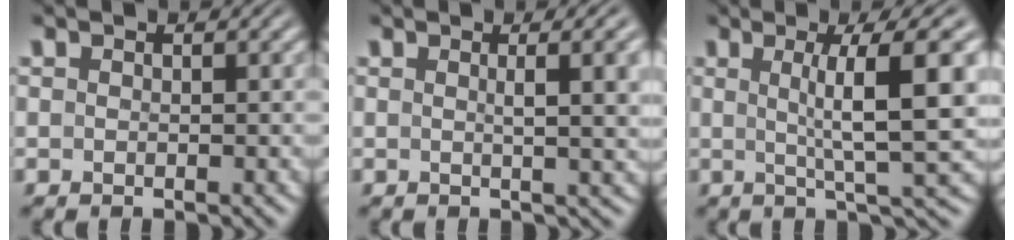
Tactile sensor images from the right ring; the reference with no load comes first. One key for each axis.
{"total": 3.1, "fx": 0.8, "fy": -0.2, "fz": 3.0, "tx": -0.031, "ty": 0.003, "tz": 0.010}
{"total": 6.8, "fx": 1.1, "fy": 0.3, "fz": 6.7, "tx": -0.088, "ty": 0.005, "tz": 0.020}